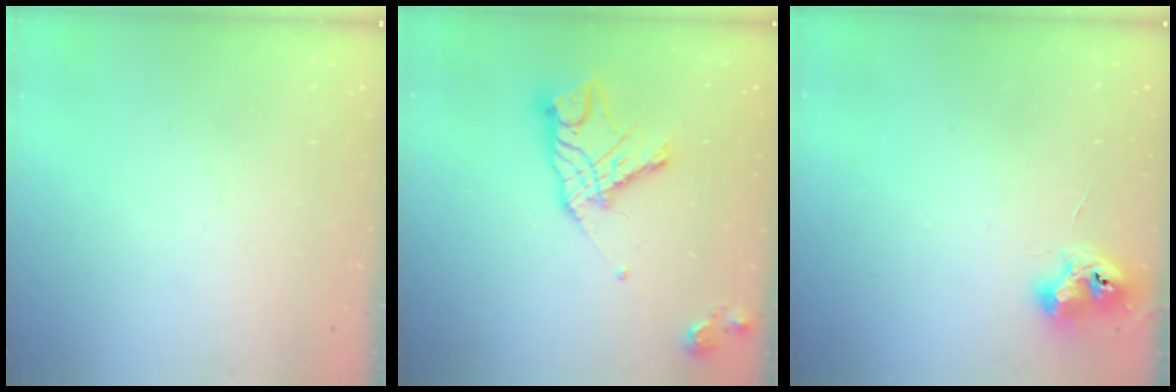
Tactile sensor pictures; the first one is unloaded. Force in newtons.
{"total": 13.2, "press": 13.1, "slide": 1.1}
{"total": 9.1, "press": 9.1, "slide": 0.4}